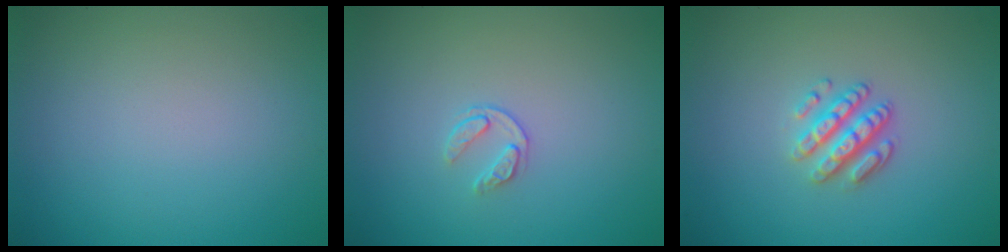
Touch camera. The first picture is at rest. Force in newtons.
{"total": 1.3, "press": 0.8, "slide": 1.1}
{"total": 3.0, "press": 2.6, "slide": 1.5}